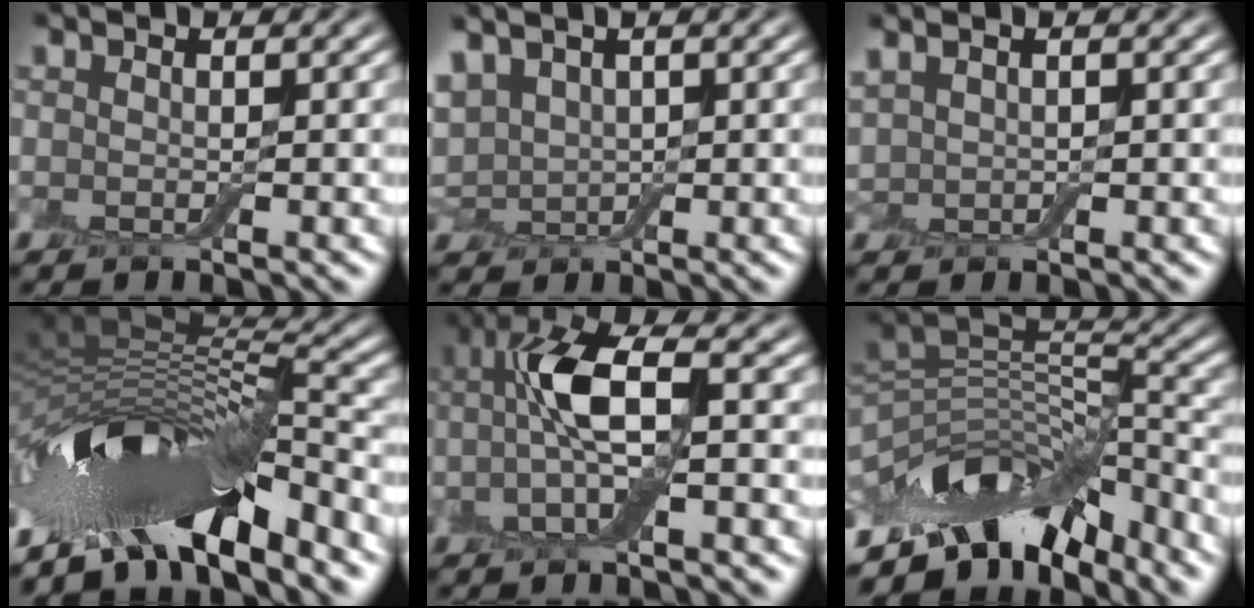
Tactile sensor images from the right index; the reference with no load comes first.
{"total": 2.7, "force": [1.0, 1.9, 1.7], "torque": [-0.041, 0.006, 0.021]}
{"total": 1.3, "force": [1.1, 0.7, 0.4], "torque": [-0.015, 0.009, 0.028]}
{"total": 13.9, "force": [-7.4, 4.4, 10.9], "torque": [-0.190, 0.012, -0.118]}
{"total": 6.0, "force": [-0.3, 2.1, 5.6], "torque": [-0.118, 0.015, -0.014]}
{"total": 9.8, "force": [-7.7, 4.4, 4.2], "torque": [-0.057, 0.004, -0.139]}